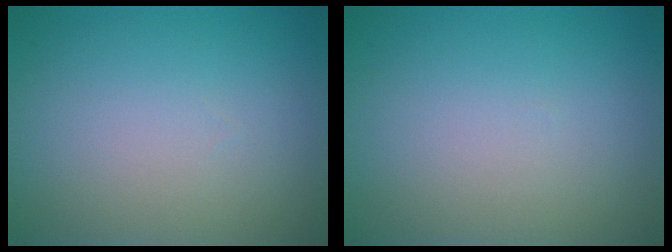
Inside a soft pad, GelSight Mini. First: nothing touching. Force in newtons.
{"total": 0.0}